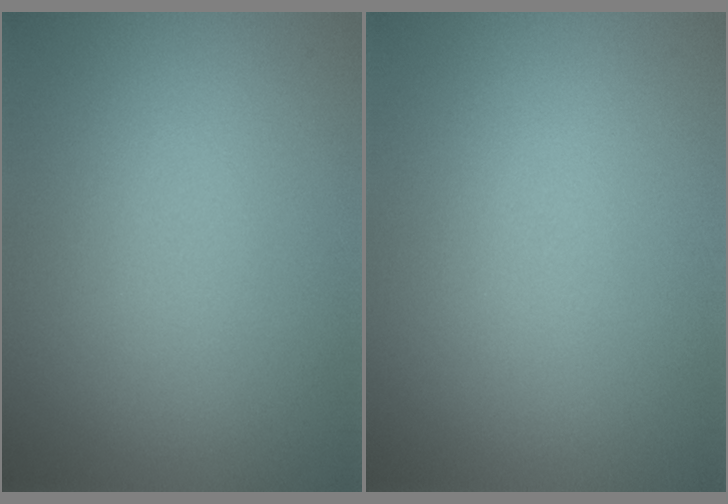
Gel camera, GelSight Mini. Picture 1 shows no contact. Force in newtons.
{"total": 0.0}